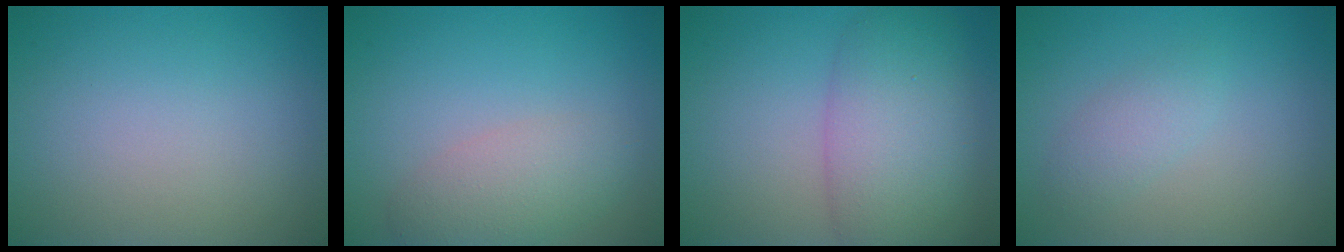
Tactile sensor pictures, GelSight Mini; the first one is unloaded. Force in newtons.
{"total": 3.4, "press": 3.4, "slide": 0.3}
{"total": 7.5, "press": 7.5, "slide": 0.4}
{"total": 1.8, "press": 1.8, "slide": 0.1}